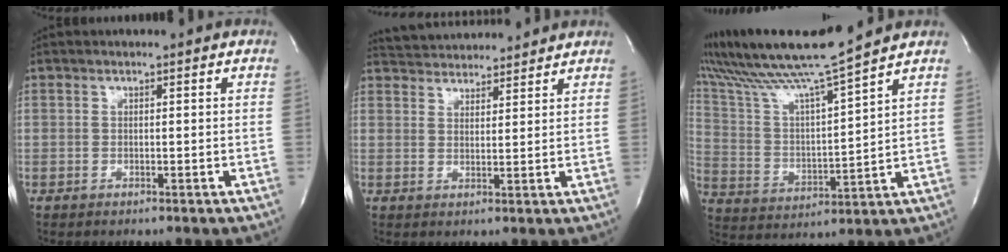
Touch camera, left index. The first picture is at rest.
{"total": 10.4, "force": [10.0, 1.9, 2.2], "torque": [-0.036, 0.024, 0.147]}
{"total": 15.9, "force": [13.7, -1.7, 8.0], "torque": [-0.160, 0.002, 0.242]}